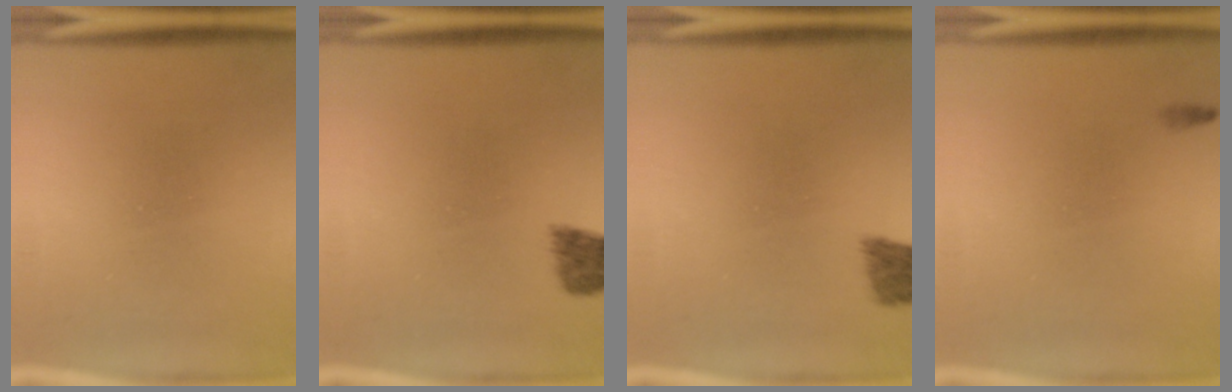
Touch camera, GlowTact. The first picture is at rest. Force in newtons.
{"total": 2.3}
{"total": 3.1}
{"total": 0.5}